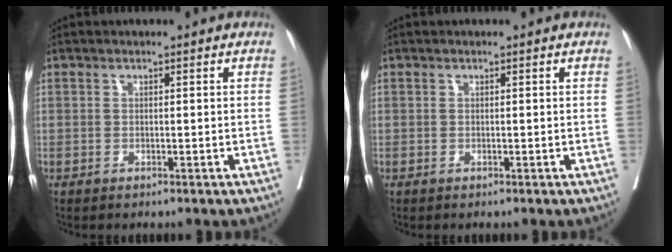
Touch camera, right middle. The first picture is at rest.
{"total": 0.0}